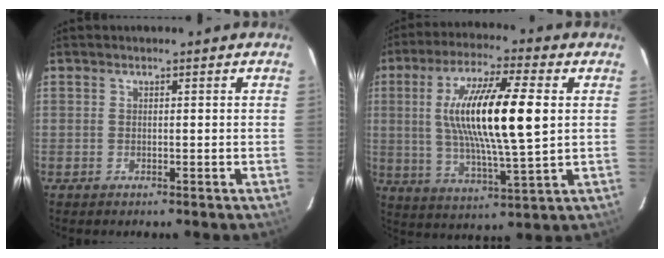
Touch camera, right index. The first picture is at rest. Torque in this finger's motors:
{"motor_torque": [2.13, 0.01, 1.05, 0.21]}